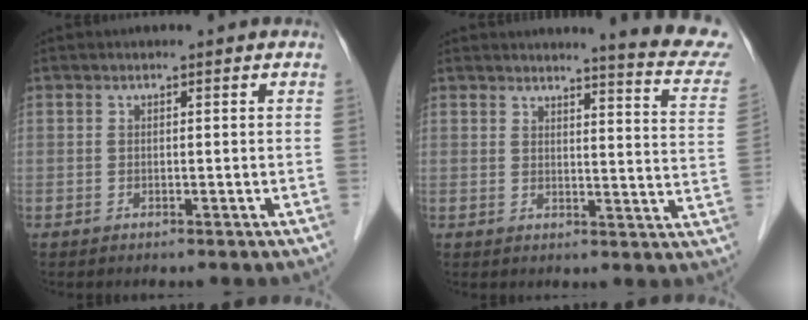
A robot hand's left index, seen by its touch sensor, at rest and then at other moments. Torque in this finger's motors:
{"motor_torque": [0.38, -0.76, 0.39, 0.08]}